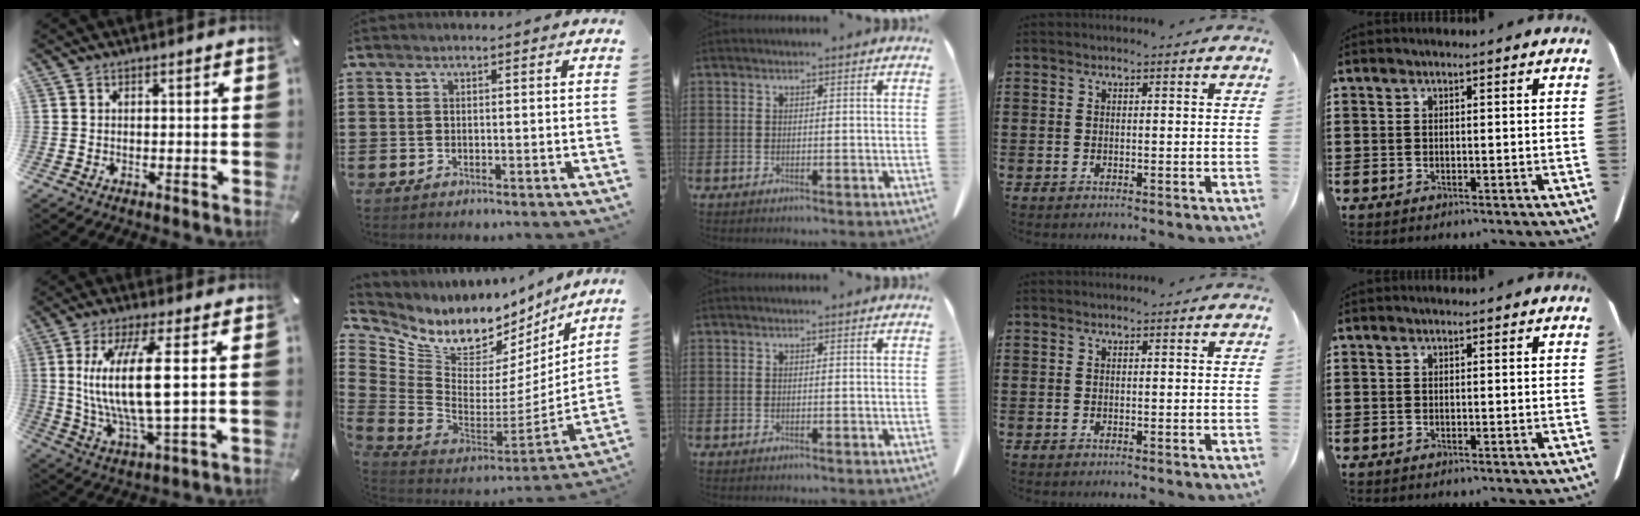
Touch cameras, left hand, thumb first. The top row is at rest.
{"thumb": {"total": 15.3, "force": [2.5, 4.0, 14.5], "torque": [-0.316, -0.015, 0.032]}, "index": {"total": 7.8, "force": [6.0, 3.9, 3.1], "torque": [-0.092, -0.064, 0.104]}}